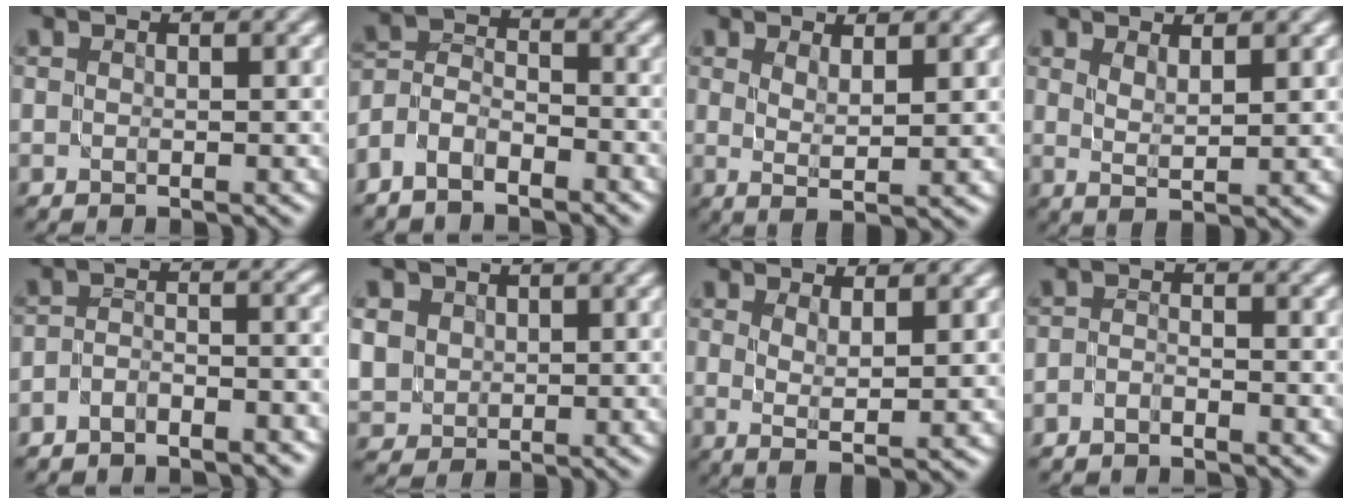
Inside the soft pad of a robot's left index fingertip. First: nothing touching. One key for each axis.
{"total": 4.3, "fx": -3.4, "fy": 2.0, "fz": 1.8, "tx": -0.029, "ty": 0.005, "tz": -0.074}
{"total": 2.3, "fx": 1.3, "fy": 0.4, "fz": 1.9, "tx": -0.029, "ty": -0.009, "tz": 0.021}
{"total": 2.1, "fx": 1.4, "fy": 0.3, "fz": 1.5, "tx": -0.022, "ty": -0.007, "tz": 0.024}
{"total": 4.1, "fx": -3.3, "fy": 1.2, "fz": 2.1, "tx": -0.041, "ty": -0.004, "tz": -0.054}
{"total": 5.4, "fx": 1.7, "fy": 4.6, "fz": 2.2, "tx": -0.077, "ty": 0.019, "tz": 0.027}
{"total": 2.5, "fx": 1.0, "fy": 0.3, "fz": 2.2, "tx": -0.036, "ty": -0.012, "tz": 0.018}
{"total": 1.8, "fx": -1.7, "fy": 0.2, "fz": 0.6, "tx": -0.012, "ty": -0.002, "tz": -0.036}